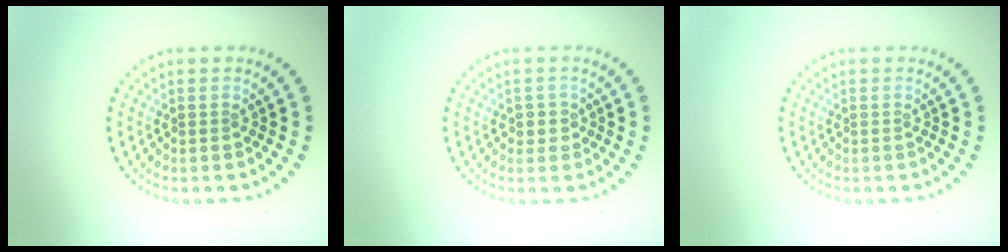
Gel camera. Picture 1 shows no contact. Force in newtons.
{"total": 1.4, "press": 1.2, "slide": 0.6}
{"total": 0.0}